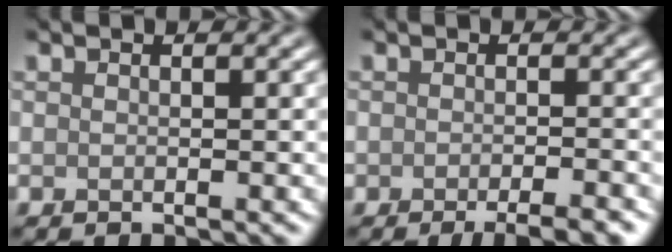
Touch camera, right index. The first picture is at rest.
{"total": 3.7, "force": [-2.6, 0.8, 2.5], "torque": [-0.032, -0.003, -0.032]}